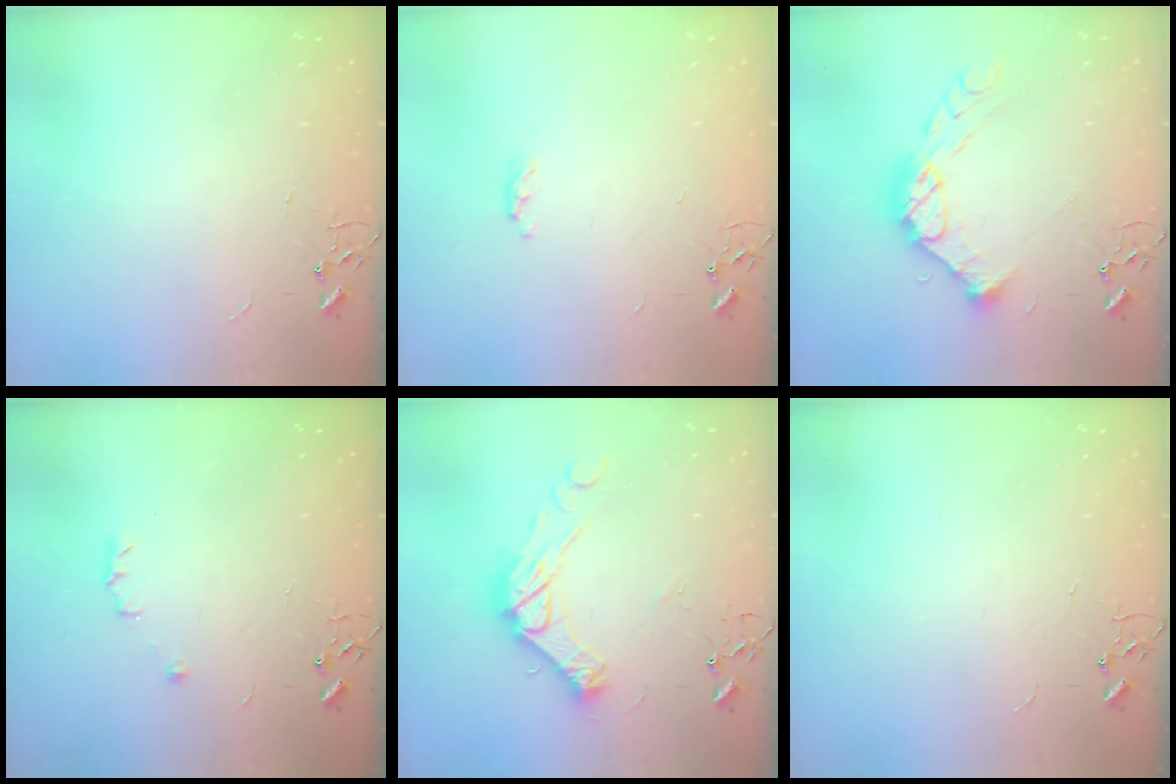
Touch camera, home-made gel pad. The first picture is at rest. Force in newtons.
{"total": 3.6, "press": 3.6, "slide": 0.5}
{"total": 14.0, "press": 14.0, "slide": 1.2}
{"total": 5.7, "press": 5.6, "slide": 1.3}
{"total": 15.9, "press": 15.9, "slide": 1.2}
{"total": 0.0}